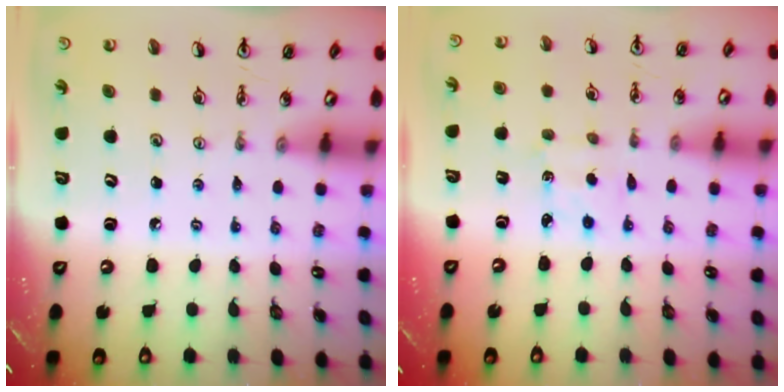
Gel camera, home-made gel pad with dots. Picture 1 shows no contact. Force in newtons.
{"total": 2.6, "press": 2.5, "slide": 0.3}